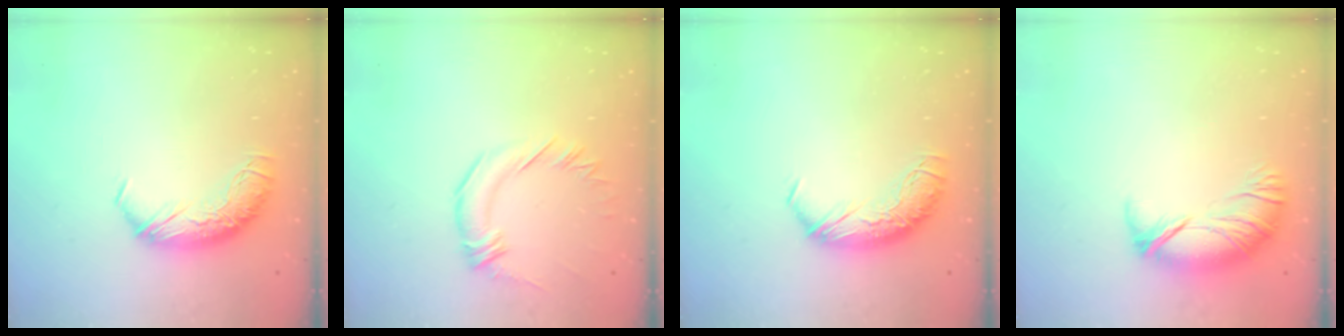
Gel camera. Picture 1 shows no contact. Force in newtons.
{"total": 1.1, "press": 0.9, "slide": 0.6}
{"total": 0.0}
{"total": 3.2, "press": 2.5, "slide": 2.0}